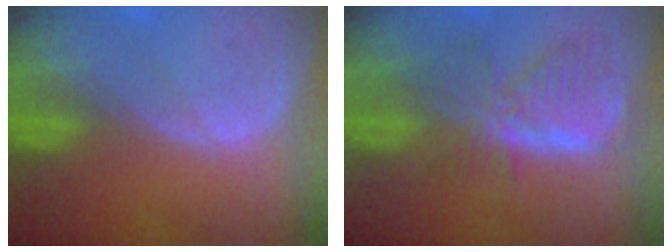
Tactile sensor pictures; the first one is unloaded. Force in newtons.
{"total": 7.8, "press": 7.0, "slide": 3.4}